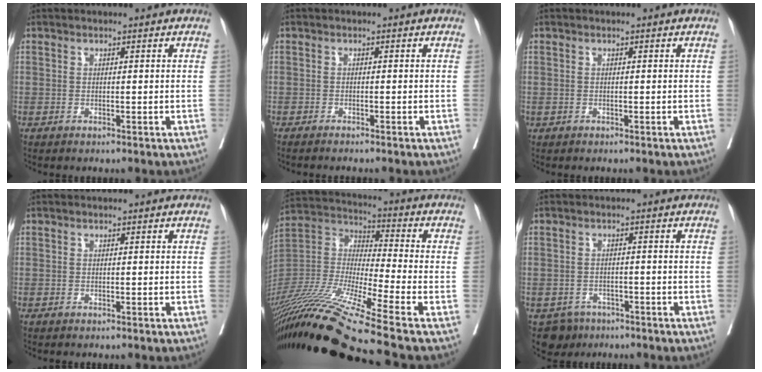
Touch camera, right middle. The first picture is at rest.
{"total": 2.3, "force": [-2.0, -0.1, 1.1], "torque": [-0.014, -0.001, -0.025]}
{"total": 0.0}
{"total": 0.0}
{"total": 22.5, "force": [-17.2, -1.5, 14.4], "torque": [-0.327, -0.037, -0.323]}
{"total": 3.9, "force": [-2.7, 2.8, 0.3], "torque": [0.001, 0.004, -0.041]}